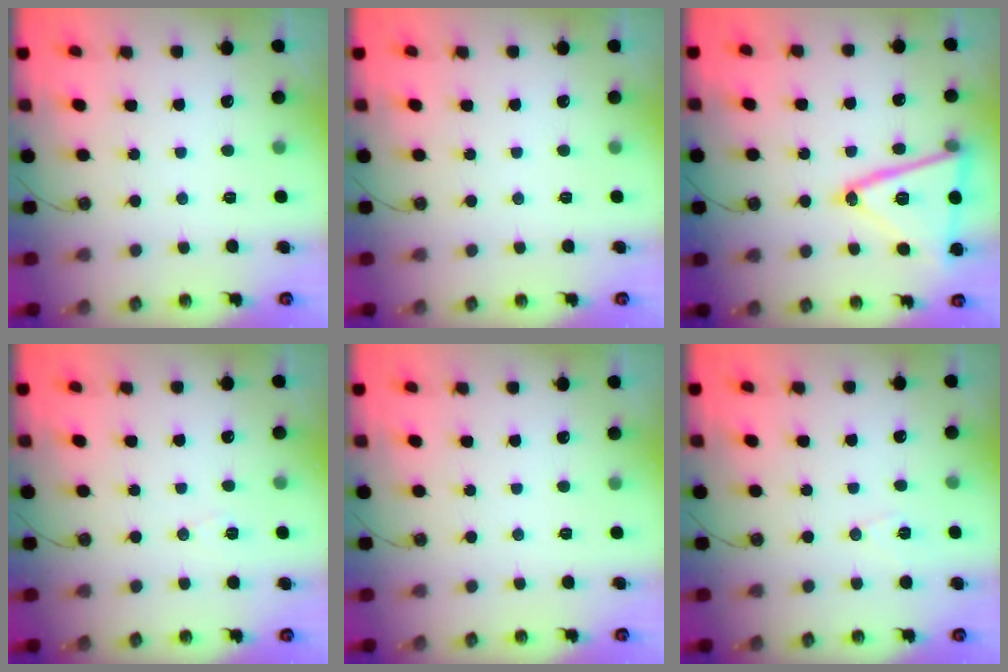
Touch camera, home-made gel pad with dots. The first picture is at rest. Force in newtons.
{"total": 0.0}
{"total": 20.6, "press": 20.3, "slide": 3.4}
{"total": 5.9, "press": 3.9, "slide": 4.4}
{"total": 0.0}
{"total": 6.6, "press": 5.2, "slide": 4.1}